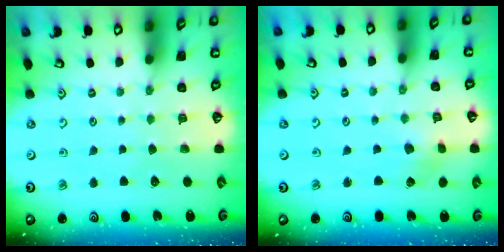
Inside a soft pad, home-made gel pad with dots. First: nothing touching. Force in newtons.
{"total": 2.3, "press": 2.3, "slide": 0.4}